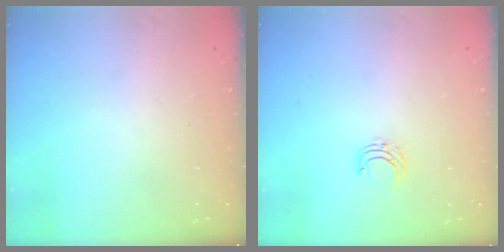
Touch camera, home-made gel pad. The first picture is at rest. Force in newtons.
{"total": 4.3, "press": 4.3, "slide": 0.3}